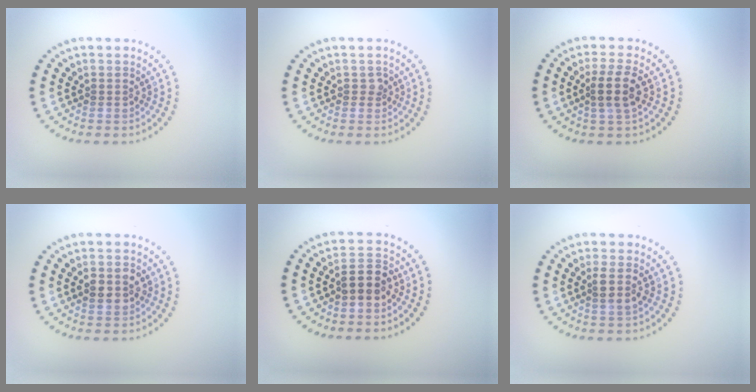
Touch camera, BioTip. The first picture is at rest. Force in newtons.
{"total": 0.7, "press": 0.5, "slide": 0.4}
{"total": 2.6, "press": 2.4, "slide": 1.1}
{"total": 2.8, "press": 2.8, "slide": 0.1}
{"total": 2.6, "press": 2.5, "slide": 0.7}
{"total": 1.8, "press": 1.6, "slide": 0.9}